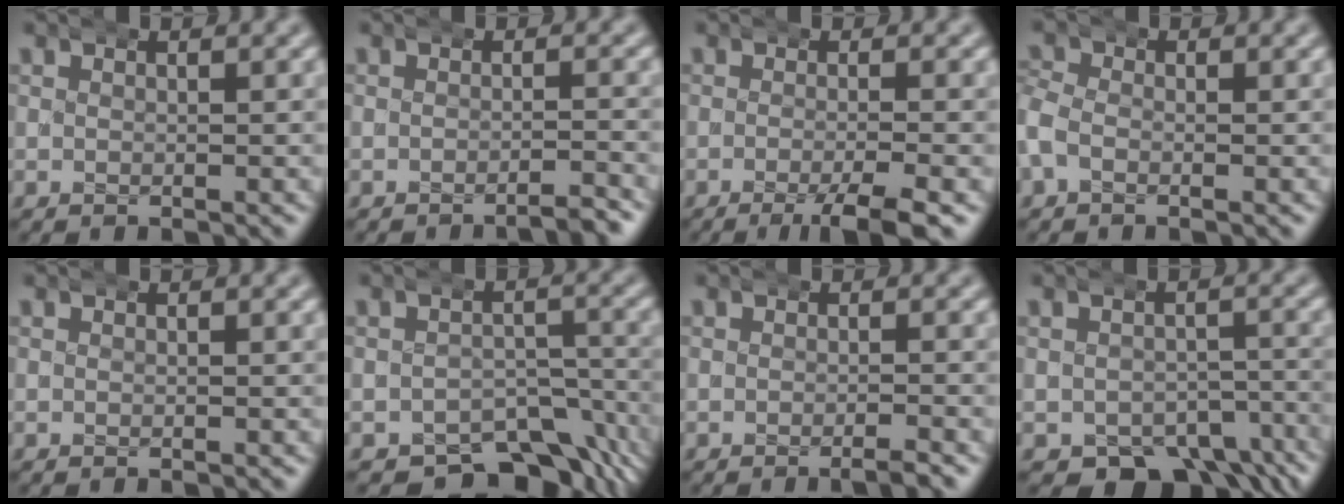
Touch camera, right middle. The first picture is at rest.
{"total": 1.7, "force": [-1.6, 0.0, 0.6], "torque": [-0.006, 0.010, -0.036]}
{"total": 4.1, "force": [-2.3, 0.4, 3.4], "torque": [-0.047, 0.000, -0.040]}
{"total": 2.7, "force": [-0.9, 2.3, 0.9], "torque": [-0.046, 0.000, -0.023]}
{"total": 0.0}
{"total": 8.3, "force": [-6.1, 4.4, 3.6], "torque": [-0.041, -0.021, -0.087]}
{"total": 1.0, "force": [-0.7, -0.1, 0.7], "torque": [-0.010, 0.010, -0.021]}
{"total": 7.6, "force": [-5.3, 4.2, 3.5], "torque": [-0.043, -0.023, -0.076]}